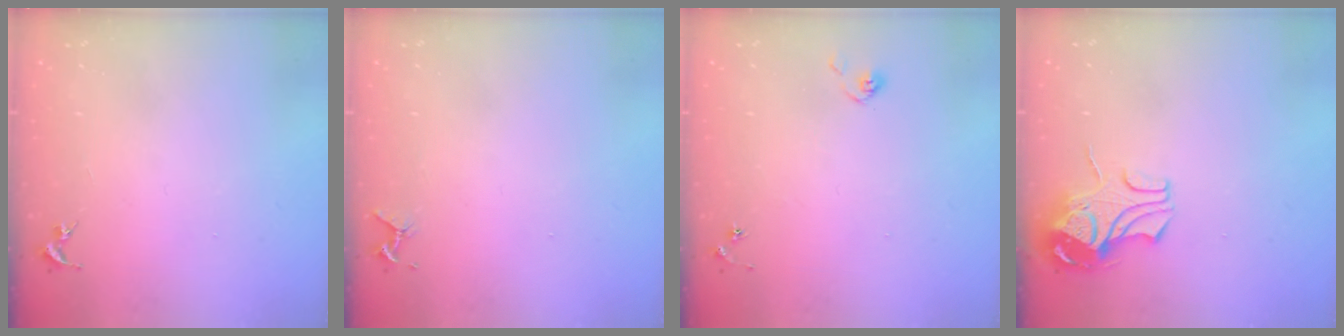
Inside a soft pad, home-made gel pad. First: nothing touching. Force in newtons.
{"total": 4.0, "press": 3.9, "slide": 0.4}
{"total": 5.0, "press": 5.0, "slide": 0.5}
{"total": 9.6, "press": 9.5, "slide": 1.3}